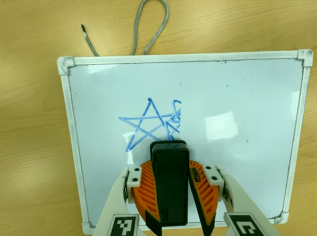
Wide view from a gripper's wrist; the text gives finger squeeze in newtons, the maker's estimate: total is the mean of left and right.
{"total": 10.4, "left": 9.6, "right": 11.3}